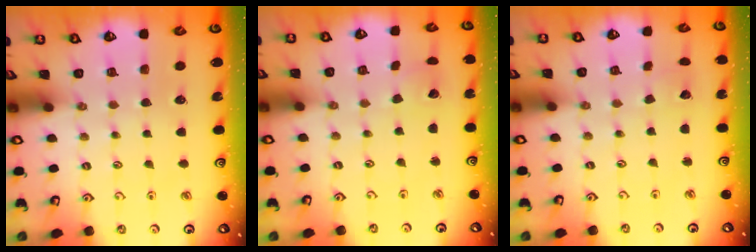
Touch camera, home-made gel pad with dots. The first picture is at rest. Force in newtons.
{"total": 2.9, "press": 2.9, "slide": 0.1}
{"total": 2.7, "press": 2.7, "slide": 0.3}